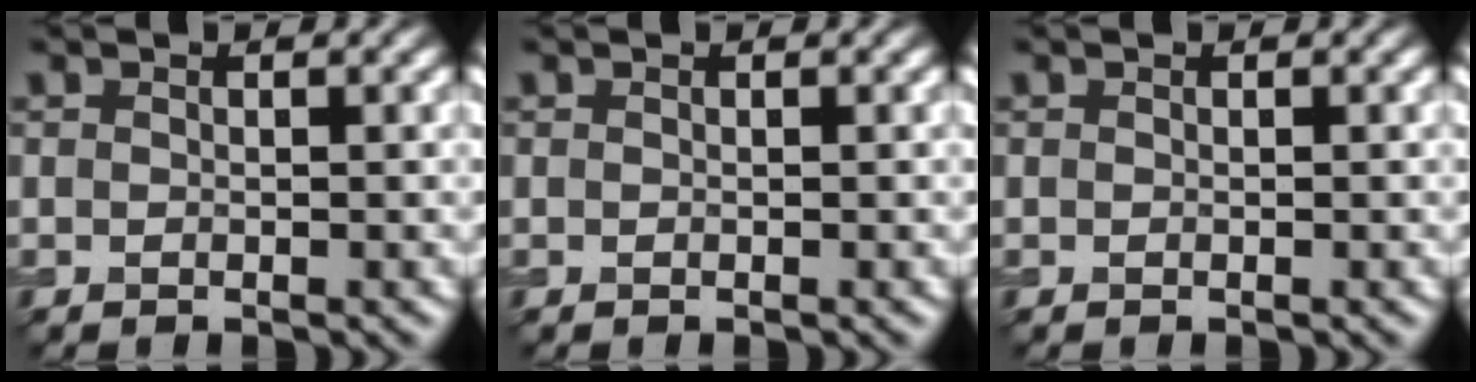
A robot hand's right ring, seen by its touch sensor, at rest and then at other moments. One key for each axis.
{"total": 0.0}
{"total": 0.0}